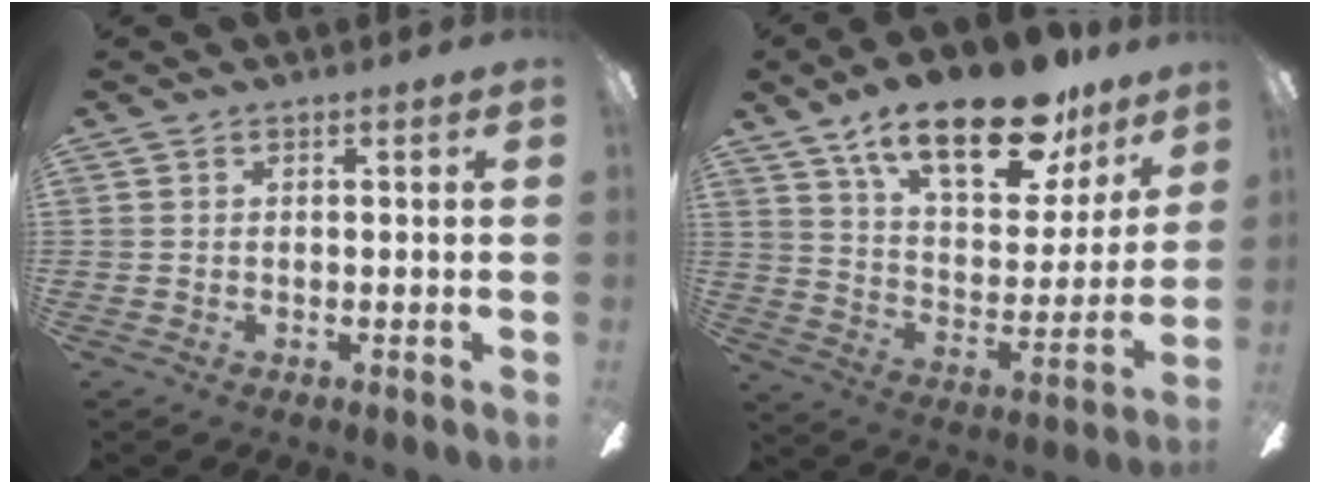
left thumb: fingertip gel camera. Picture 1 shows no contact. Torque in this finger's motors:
{"motor_torque": [0.47, 0.51, 1.72, -1.05, 0.22]}